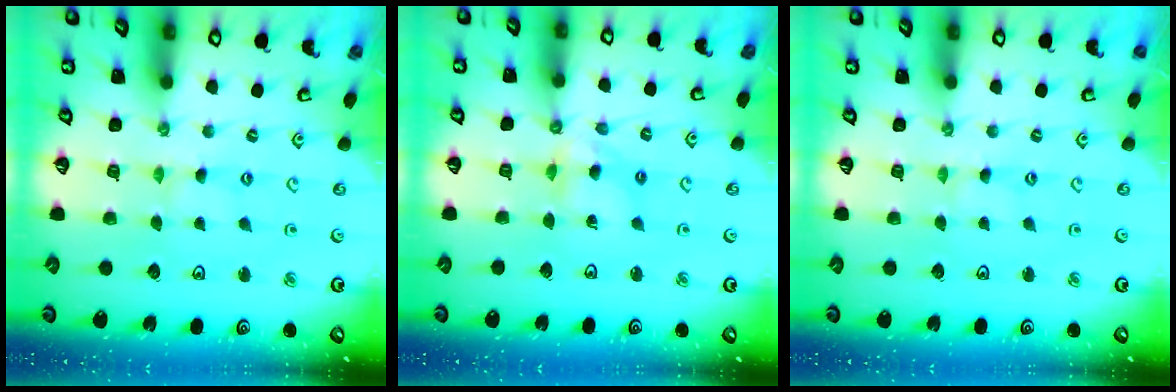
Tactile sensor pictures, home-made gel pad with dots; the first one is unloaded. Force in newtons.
{"total": 7.7, "press": 7.6, "slide": 0.7}
{"total": 0.0}